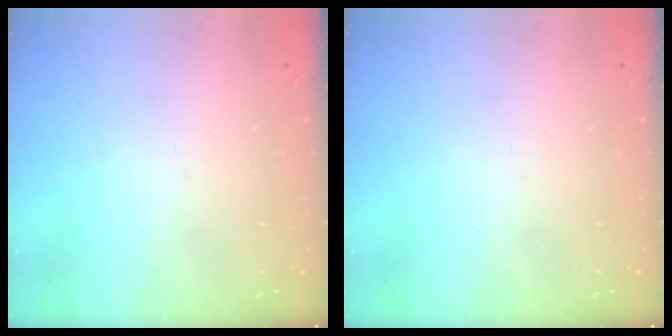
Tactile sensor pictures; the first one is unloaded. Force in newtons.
{"total": 0.0}